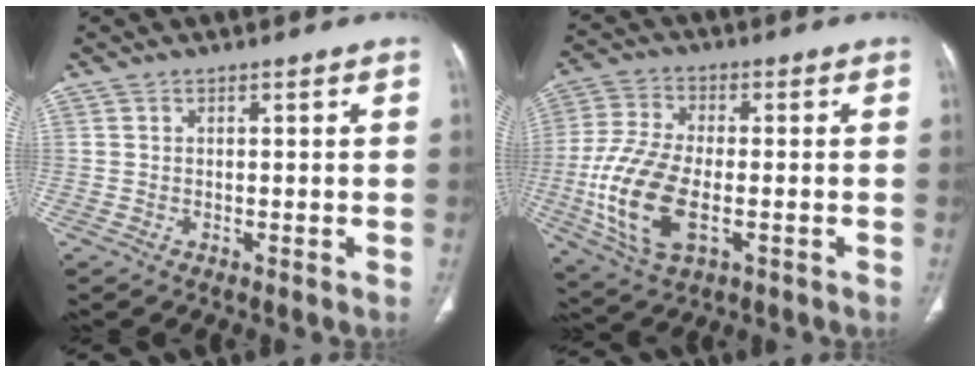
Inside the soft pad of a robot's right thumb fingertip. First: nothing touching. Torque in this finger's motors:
{"motor_torque": [-0.03, 0.84, 1.65, -0.16, 0.18]}